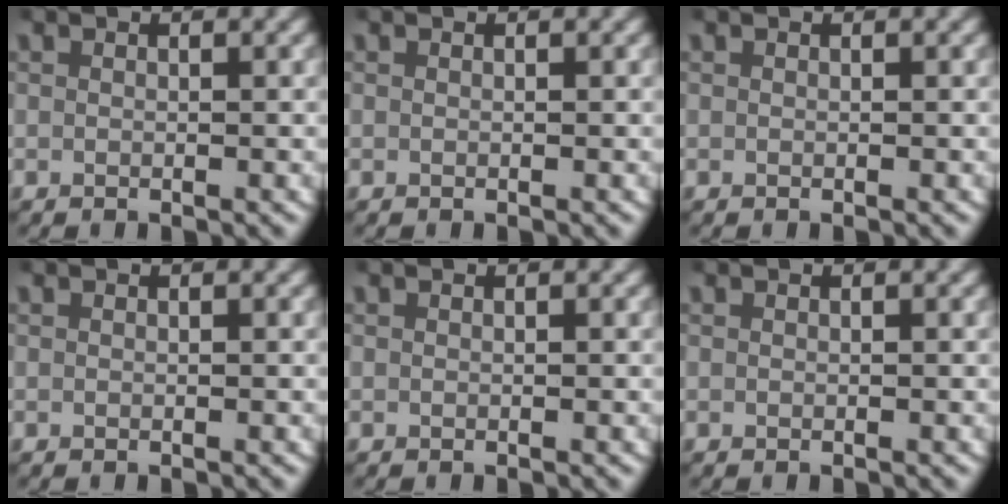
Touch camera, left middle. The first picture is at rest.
{"total": 0.0}
{"total": 0.0}
{"total": 0.0}
{"total": 0.0}
{"total": 0.0}